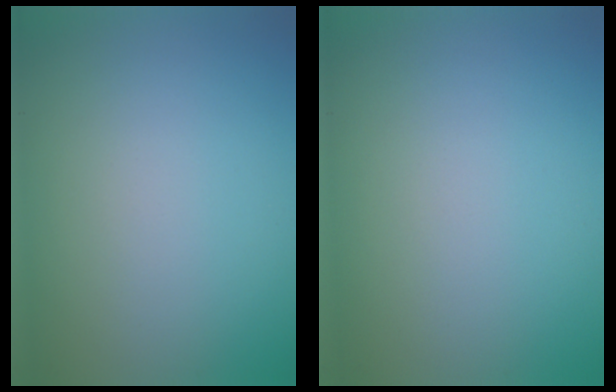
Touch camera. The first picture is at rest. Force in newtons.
{"total": 0.0}